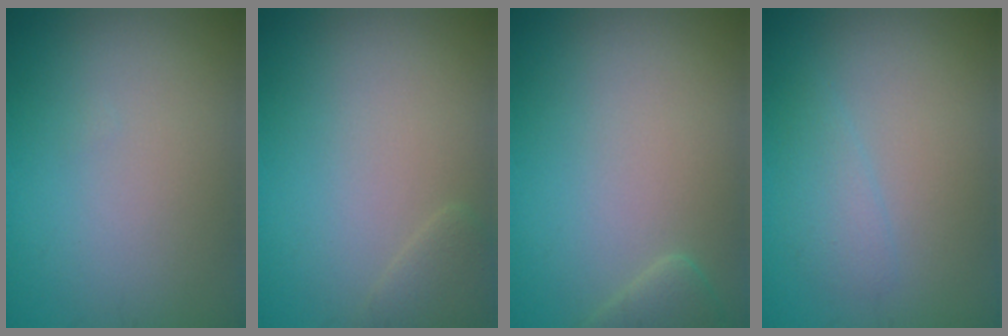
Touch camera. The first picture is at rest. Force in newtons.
{"total": 1.3, "press": 1.3, "slide": 0.2}
{"total": 1.6, "press": 1.6, "slide": 0.2}
{"total": 1.6, "press": 1.6, "slide": 0.0}